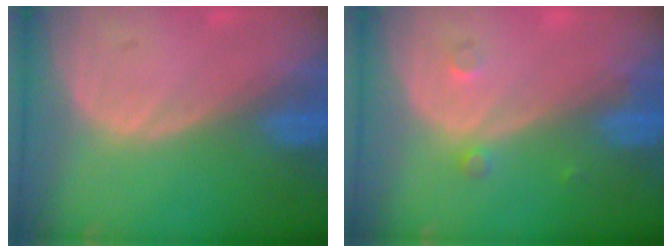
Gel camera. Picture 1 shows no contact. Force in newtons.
{"total": 1.5, "press": 1.5, "slide": 0.1}